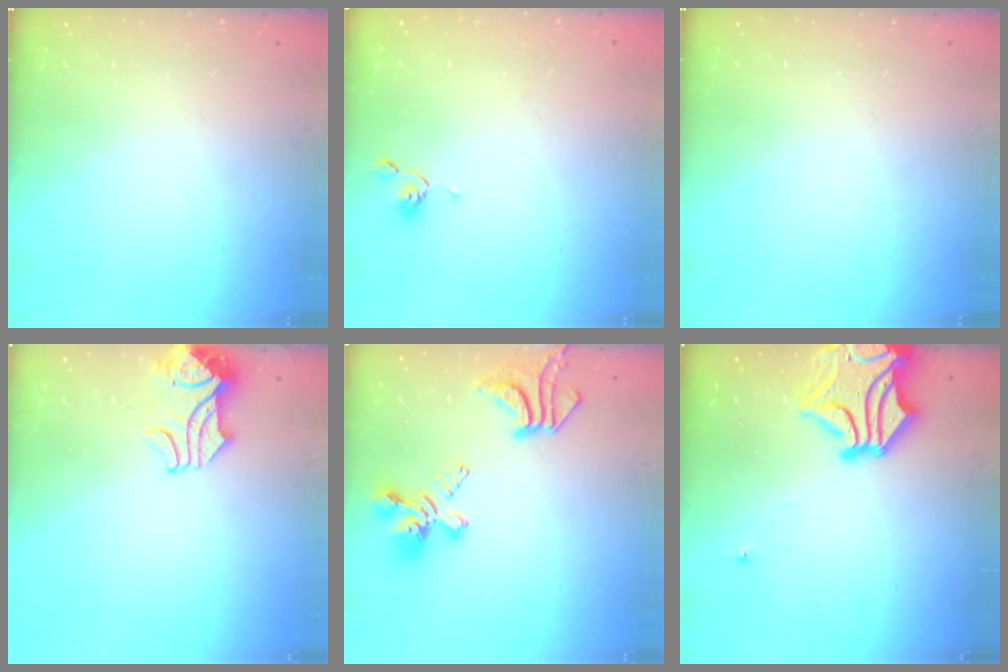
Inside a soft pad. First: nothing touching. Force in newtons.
{"total": 1.0, "press": 0.9, "slide": 0.3}
{"total": 0.0}
{"total": 2.3, "press": 2.2, "slide": 0.5}
{"total": 7.4, "press": 7.0, "slide": 2.5}
{"total": 5.4, "press": 5.1, "slide": 1.9}